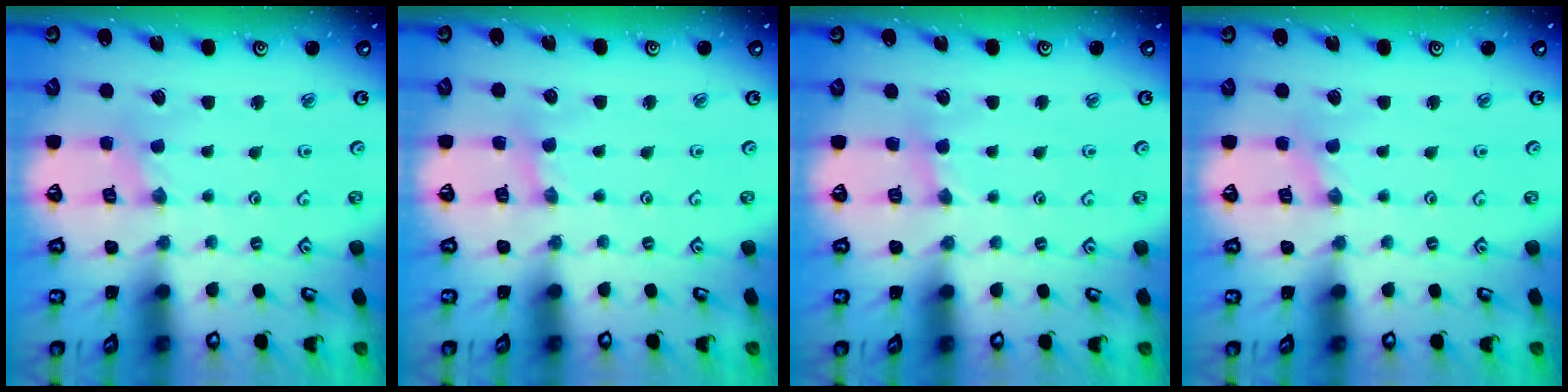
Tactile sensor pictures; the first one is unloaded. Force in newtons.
{"total": 2.0, "press": 2.0, "slide": 0.3}
{"total": 2.5, "press": 2.5, "slide": 0.5}
{"total": 0.0}